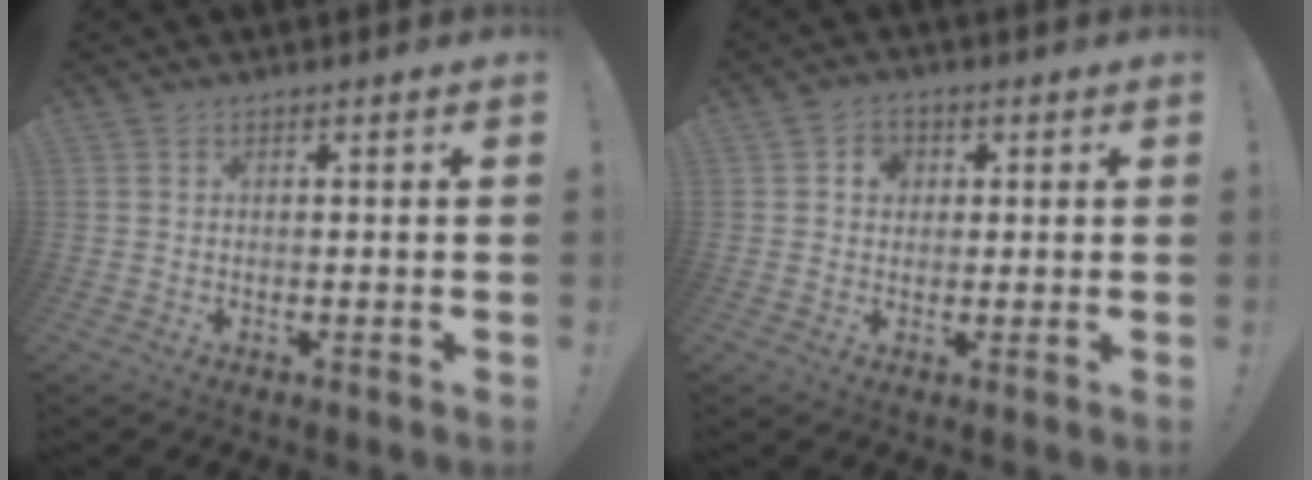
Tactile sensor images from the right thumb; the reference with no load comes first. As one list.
[{"total": 4.2, "force": [0.8, 3.7, 1.8], "torque": [-0.020, 0.001, 0.011]}]